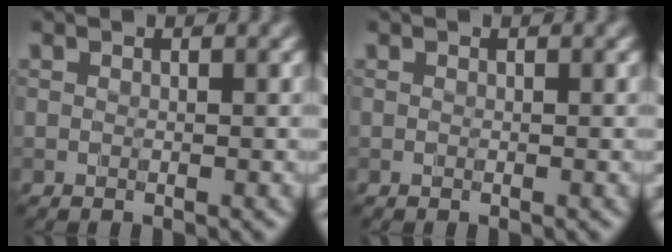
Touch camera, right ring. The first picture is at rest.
{"total": 0.0}